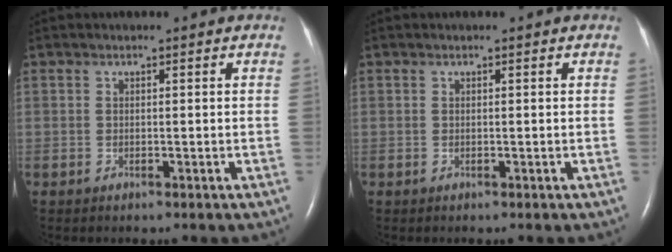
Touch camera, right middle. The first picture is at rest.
{"total": 0.0}